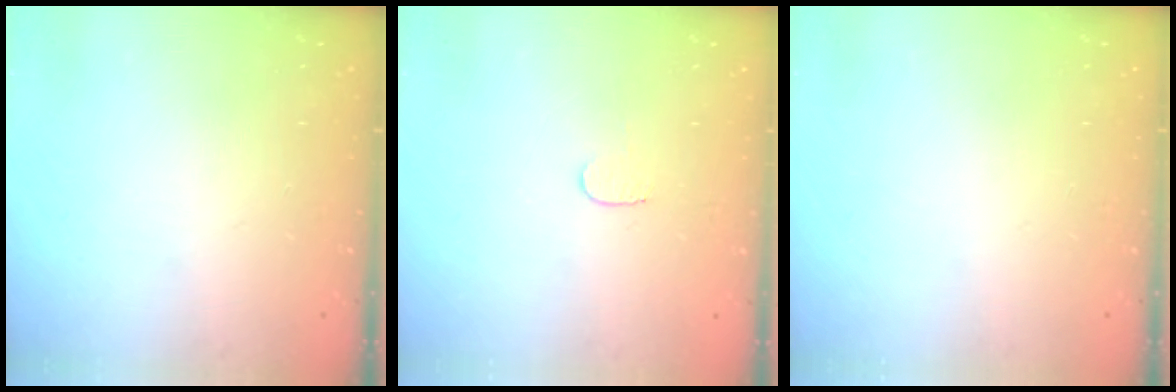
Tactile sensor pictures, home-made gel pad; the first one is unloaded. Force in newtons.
{"total": 3.2, "press": 3.2, "slide": 0.3}
{"total": 0.0}